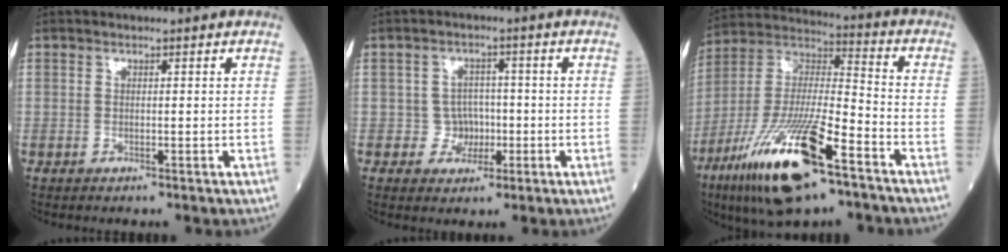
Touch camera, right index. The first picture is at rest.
{"total": 3.7, "force": [-0.8, 3.5, 0.7], "torque": [0.001, 0.010, -0.010]}
{"total": 21.1, "force": [-11.7, 4.2, 17.0], "torque": [-0.352, -0.040, -0.213]}